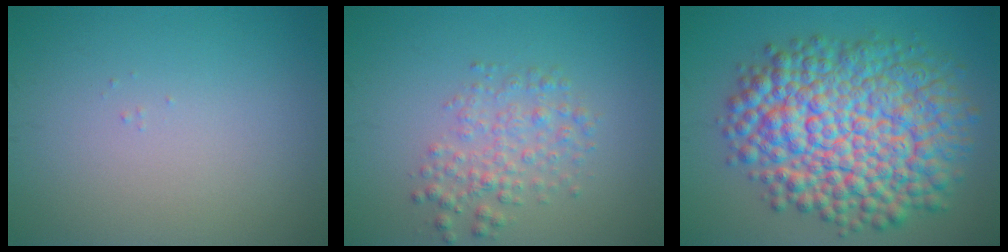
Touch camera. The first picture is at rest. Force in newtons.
{"total": 2.9, "press": 2.9, "slide": 0.1}
{"total": 13.2, "press": 13.2, "slide": 0.2}